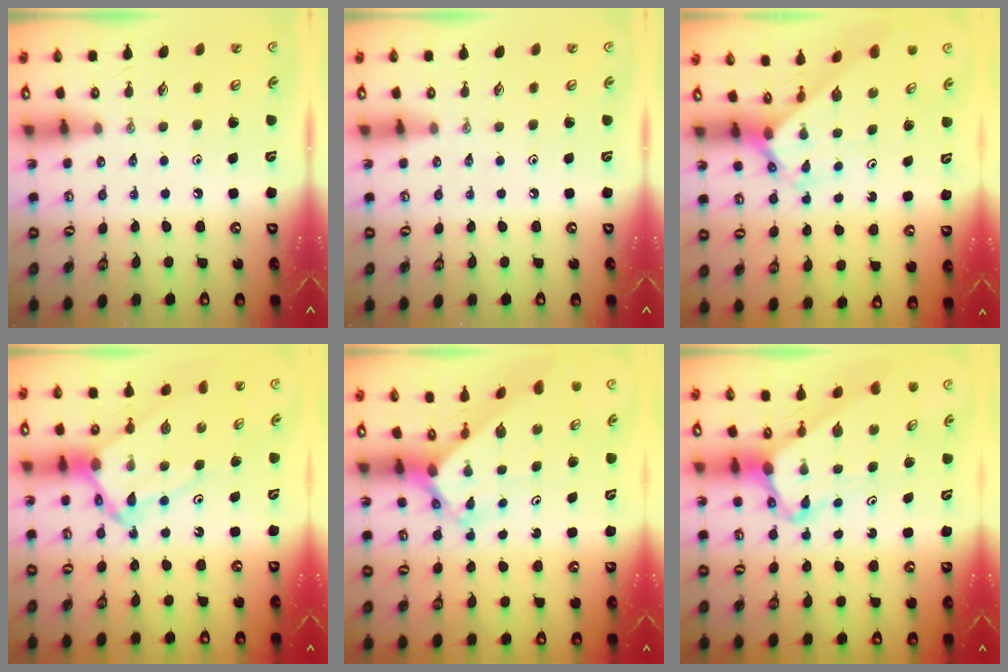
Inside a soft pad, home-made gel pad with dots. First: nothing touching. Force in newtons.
{"total": 0.0}
{"total": 2.1, "press": 2.1, "slide": 0.1}
{"total": 8.5, "press": 8.5, "slide": 0.7}
{"total": 2.5, "press": 2.5, "slide": 0.2}
{"total": 5.5, "press": 5.5, "slide": 0.5}